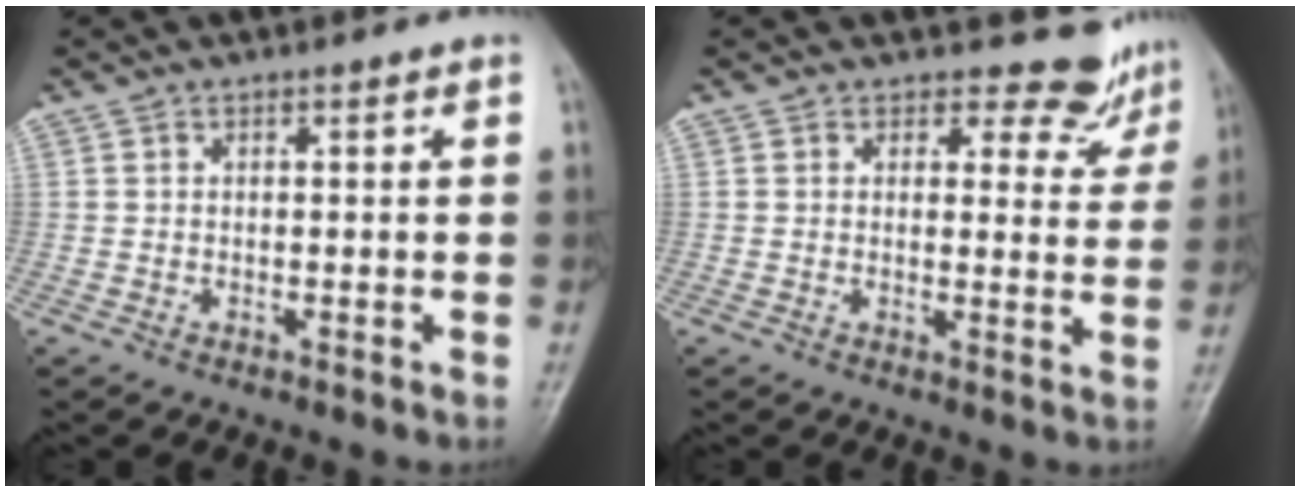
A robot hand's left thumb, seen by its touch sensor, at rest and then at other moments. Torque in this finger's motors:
{"motor_torque": [-0.12, -0.15, -0.23, -0.22, -0.02]}